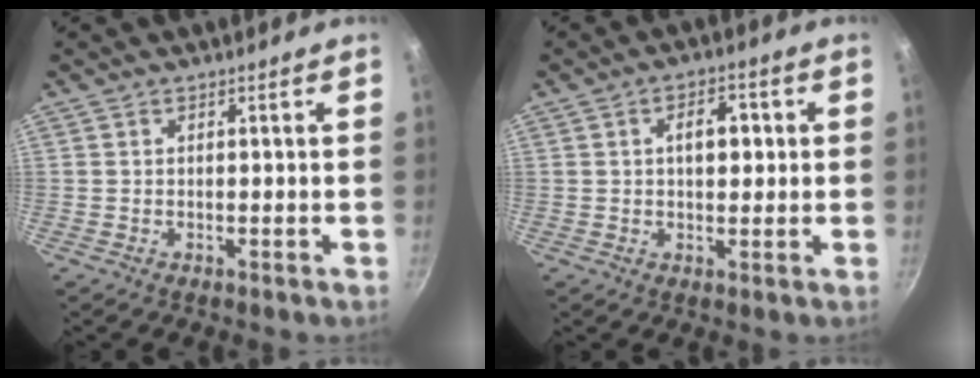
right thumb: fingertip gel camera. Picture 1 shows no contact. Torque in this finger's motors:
{"motor_torque": [0.01, 0.01, -0.04, 0.06, 0.01]}